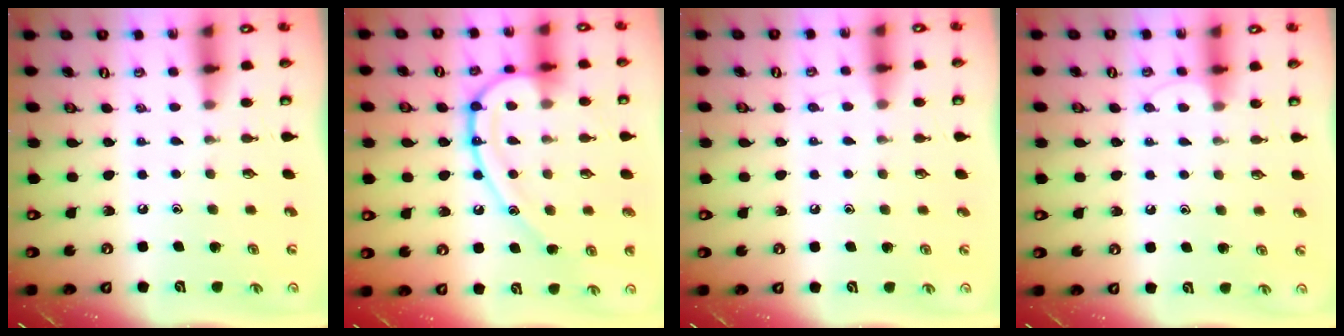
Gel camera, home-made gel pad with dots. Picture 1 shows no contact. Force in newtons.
{"total": 17.6, "press": 17.5, "slide": 1.6}
{"total": 4.0, "press": 4.0, "slide": 0.5}
{"total": 4.8, "press": 4.8, "slide": 0.5}